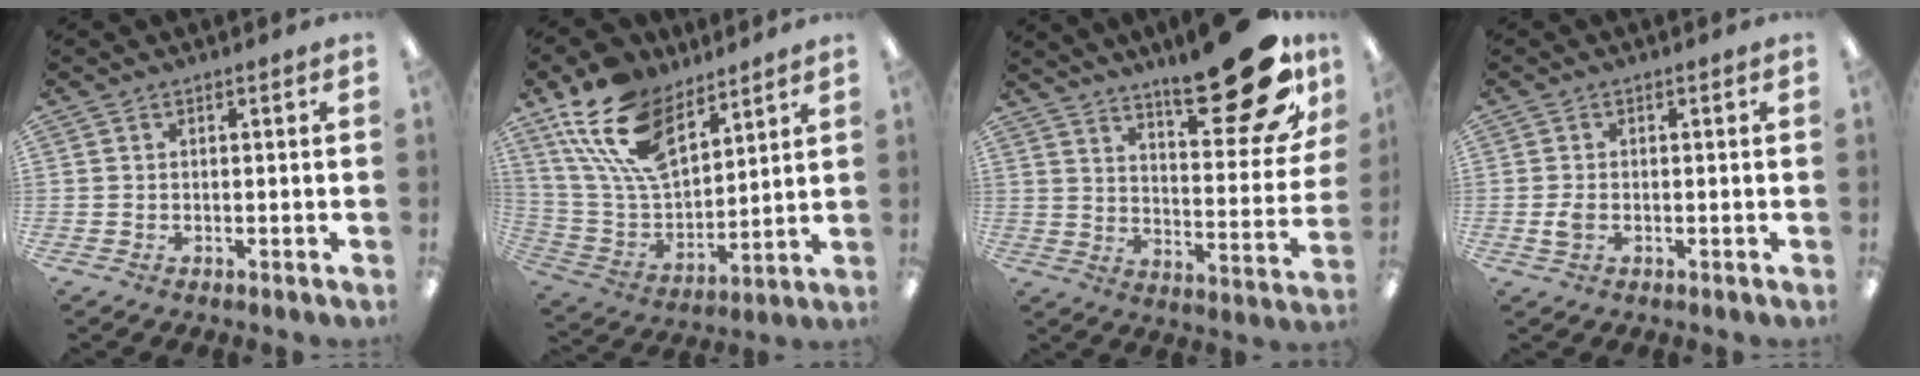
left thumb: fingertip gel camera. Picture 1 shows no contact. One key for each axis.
{"total": 19.7, "fx": 12.0, "fy": 10.4, "fz": 11.6, "tx": -0.257, "ty": -0.051, "tz": 0.221}
{"total": 23.5, "fx": 15.8, "fy": 7.4, "fz": 15.8, "tx": -0.208, "ty": -0.106, "tz": 0.251}
{"total": 2.5, "fx": -0.4, "fy": 1.5, "fz": 1.9, "tx": -0.048, "ty": -0.002, "tz": -0.010}